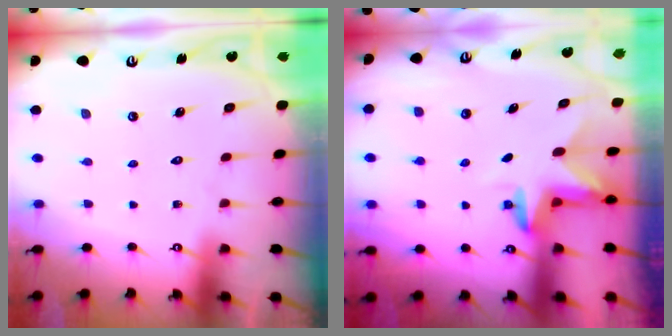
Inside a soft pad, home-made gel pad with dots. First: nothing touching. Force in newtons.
{"total": 3.4, "press": 3.4, "slide": 0.2}